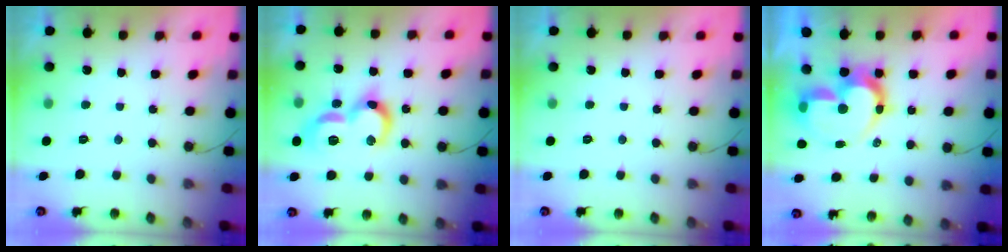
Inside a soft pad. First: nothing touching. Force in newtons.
{"total": 15.6, "press": 15.6, "slide": 1.0}
{"total": 0.0}
{"total": 14.4, "press": 14.3, "slide": 1.6}